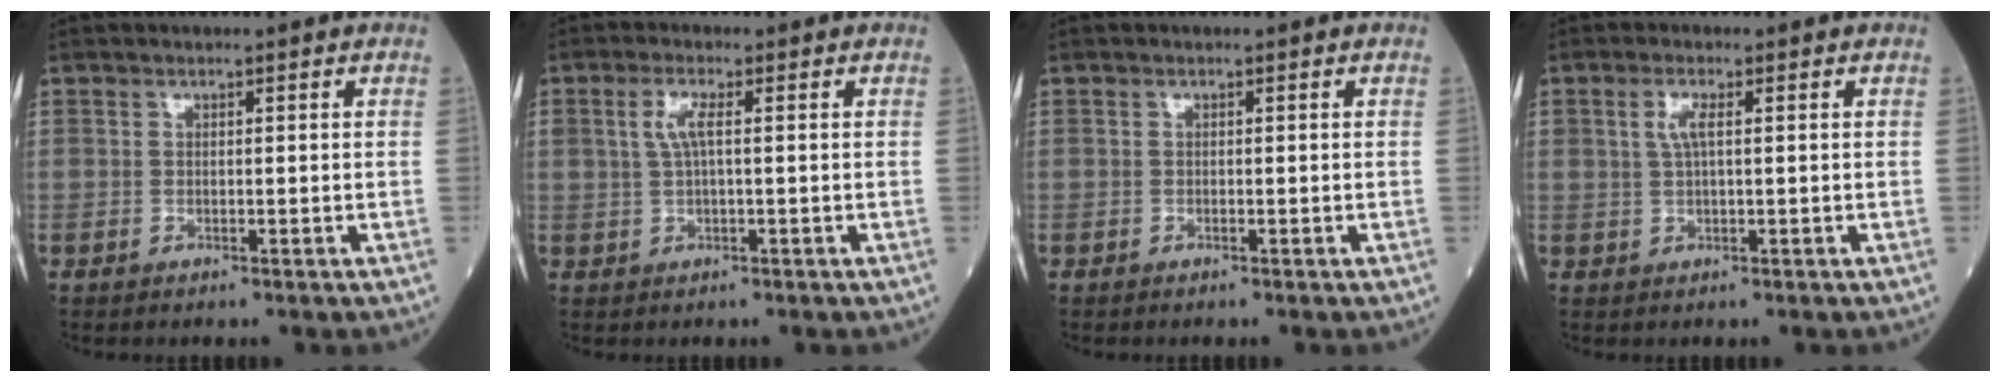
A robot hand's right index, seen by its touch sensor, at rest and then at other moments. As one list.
[{"total": 3.0, "force": [0.6, 0.7, 2.8], "torque": [-0.063, 0.007, 0.014]}, {"total": 0.0}, {"total": 2.5, "force": [0.7, 0.6, 2.3], "torque": [-0.051, 0.005, 0.015]}]